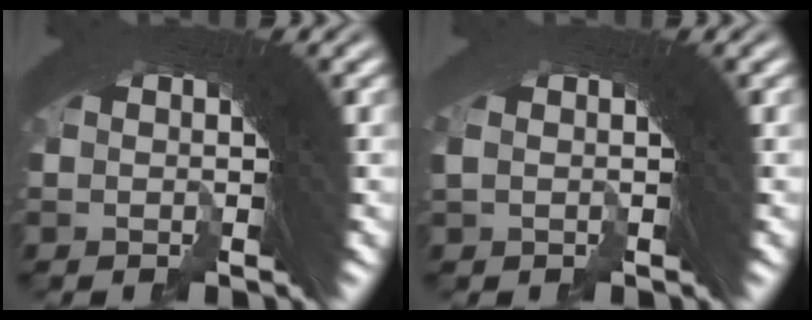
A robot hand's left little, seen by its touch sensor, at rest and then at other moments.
{"total": 0.8, "force": [0.4, -0.5, 0.6], "torque": [0.004, 0.015, 0.002]}